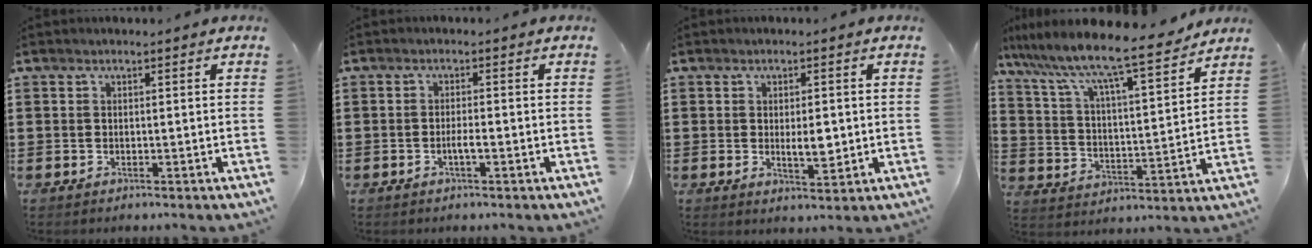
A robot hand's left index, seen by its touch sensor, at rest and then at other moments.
{"total": 1.9, "force": [-0.8, 0.3, 1.6], "torque": [-0.029, 0.002, -0.015]}
{"total": 3.8, "force": [-0.1, 1.7, 3.5], "torque": [-0.056, 0.000, -0.004]}
{"total": 8.8, "force": [7.8, 0.2, 4.0], "torque": [-0.111, -0.057, 0.125]}